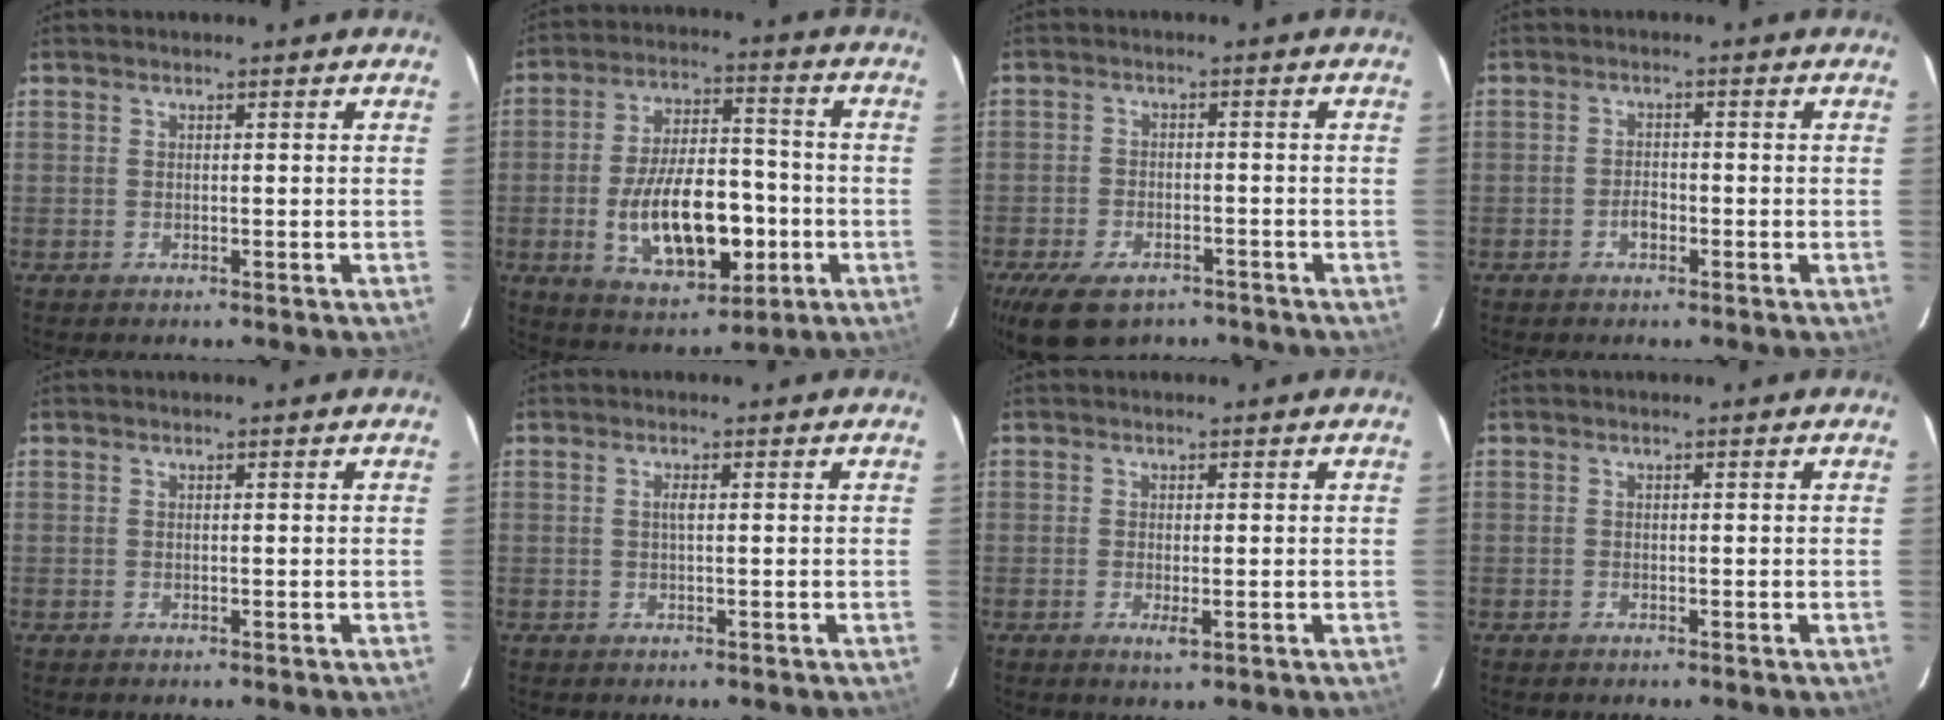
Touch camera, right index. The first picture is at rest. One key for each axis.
{"total": 17.5, "fx": -4.3, "fy": 8.6, "fz": 14.7, "tx": -0.274, "ty": 0.007, "tz": -0.049}
{"total": 11.6, "fx": -7.9, "fy": 6.1, "fz": 5.9, "tx": -0.141, "ty": -0.011, "tz": -0.126}
{"total": 2.1, "fx": -1.1, "fy": 1.2, "fz": 1.3, "tx": -0.025, "ty": 0.007, "tz": -0.020}
{"total": 0.0}
{"total": 1.0, "fx": 0.1, "fy": 0.0, "fz": 1.0, "tx": -0.020, "ty": 0.002, "tz": 0.000}
{"total": 2.0, "fx": -0.6, "fy": 0.4, "fz": 1.9, "tx": -0.036, "ty": -0.005, "tz": -0.009}
{"total": 0.0}